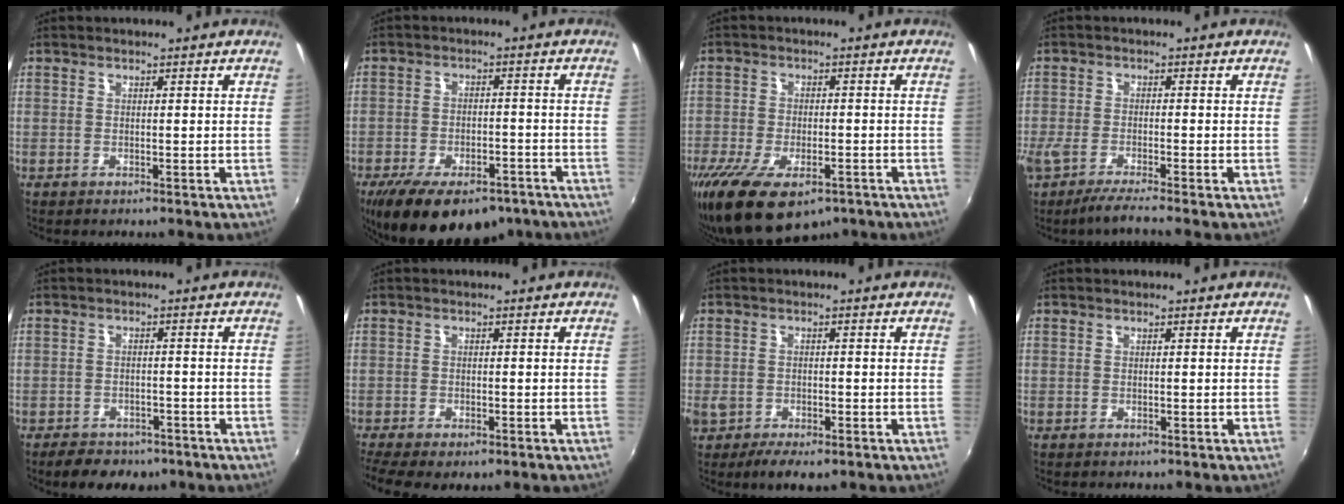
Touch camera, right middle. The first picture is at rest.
{"total": 17.8, "force": [-12.6, 7.7, 10.0], "torque": [-0.197, -0.028, -0.179]}
{"total": 13.1, "force": [-8.3, 5.7, 8.4], "torque": [-0.182, -0.043, -0.135]}
{"total": 5.5, "force": [-4.5, -0.3, 3.1], "torque": [-0.075, -0.024, -0.087]}
{"total": 6.9, "force": [-5.3, 3.5, 2.7], "torque": [-0.066, -0.007, -0.073]}
{"total": 7.2, "force": [-5.1, 2.1, 4.5], "torque": [-0.108, -0.039, -0.086]}
{"total": 6.5, "force": [-3.6, 3.5, 4.1], "torque": [-0.098, -0.025, -0.063]}
{"total": 0.0}